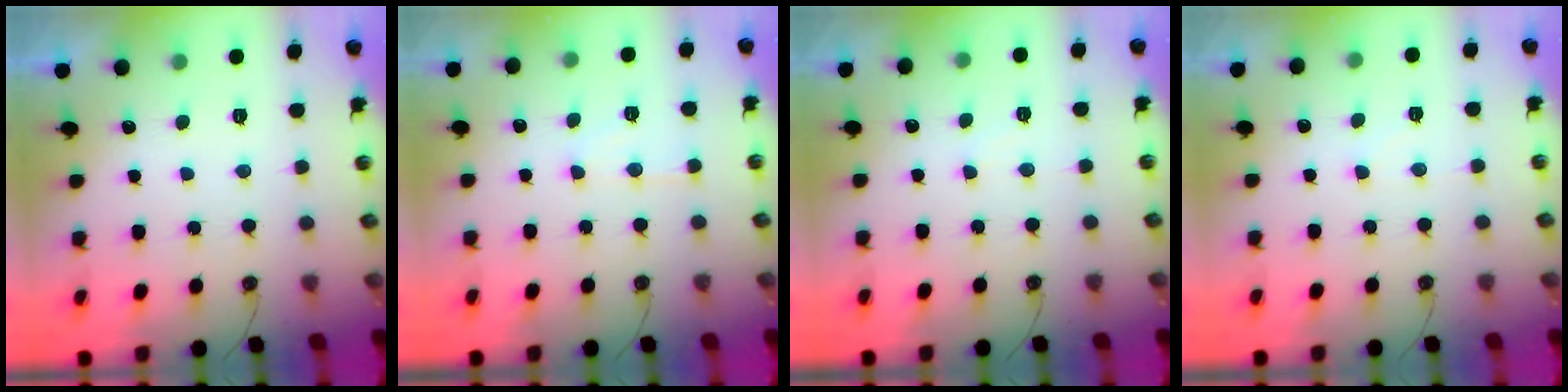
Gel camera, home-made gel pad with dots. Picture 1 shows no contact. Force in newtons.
{"total": 7.4, "press": 7.4, "slide": 0.6}
{"total": 4.1, "press": 4.0, "slide": 0.7}
{"total": 2.7, "press": 2.7, "slide": 0.3}